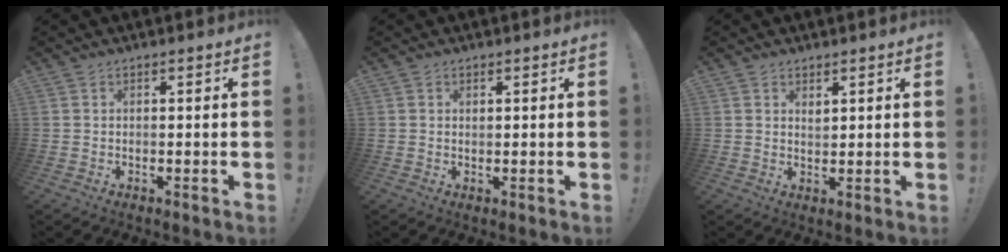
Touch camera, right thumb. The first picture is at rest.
{"total": 0.7, "force": [0.5, 0.5, 0.0], "torque": [0.001, 0.000, 0.011]}
{"total": 2.4, "force": [1.7, 1.5, 0.7], "torque": [-0.002, -0.009, 0.030]}